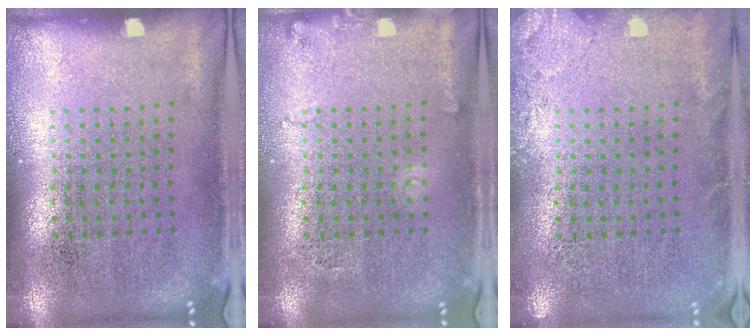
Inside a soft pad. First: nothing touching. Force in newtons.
{"total": 1.3, "press": 1.3, "slide": 0.1}
{"total": 1.7, "press": 1.7, "slide": 0.3}